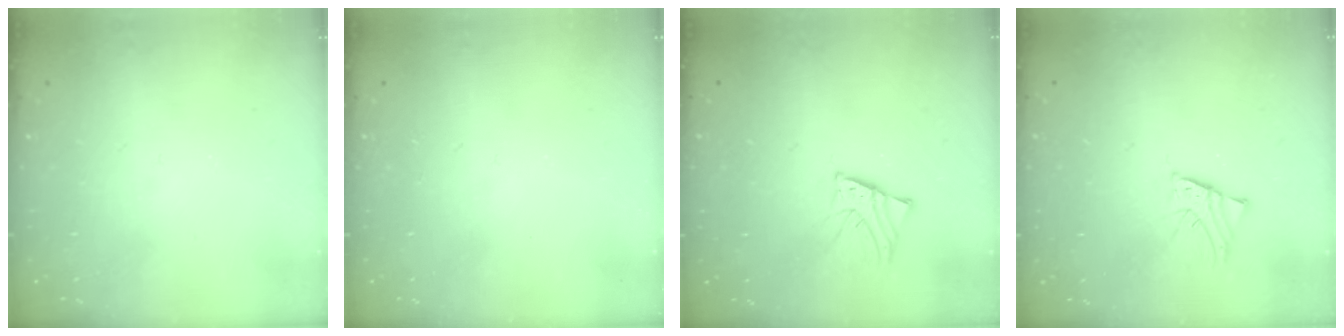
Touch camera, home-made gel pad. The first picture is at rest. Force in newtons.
{"total": 0.0}
{"total": 2.6, "press": 2.6, "slide": 0.2}
{"total": 2.3, "press": 2.3, "slide": 0.2}